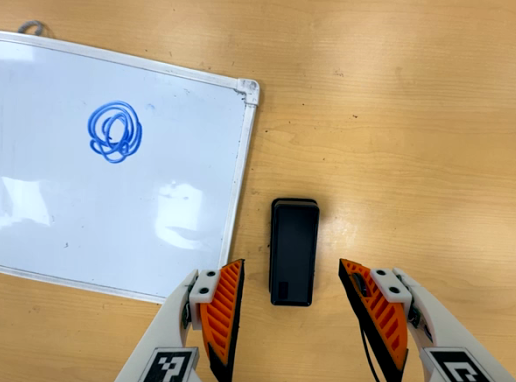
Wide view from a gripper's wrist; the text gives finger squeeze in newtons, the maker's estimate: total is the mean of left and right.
{"total": 0.0}